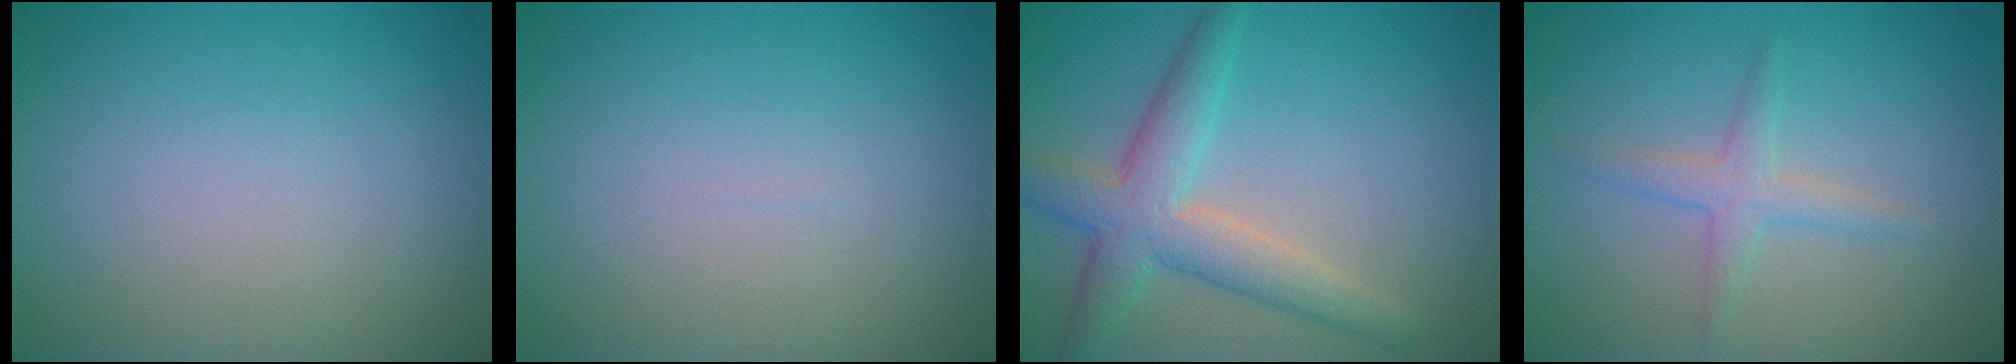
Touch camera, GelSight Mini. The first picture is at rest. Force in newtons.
{"total": 0.0}
{"total": 5.1, "press": 5.1, "slide": 0.1}
{"total": 2.0, "press": 2.0, "slide": 0.1}